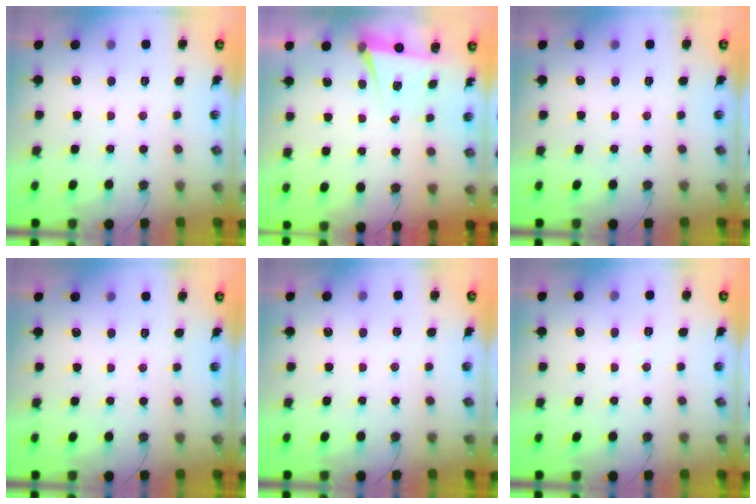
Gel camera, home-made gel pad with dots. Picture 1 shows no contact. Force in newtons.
{"total": 5.0, "press": 2.3, "slide": 4.4}
{"total": 0.0}
{"total": 0.0}
{"total": 2.6, "press": 1.7, "slide": 1.9}
{"total": 5.3, "press": 3.0, "slide": 4.4}